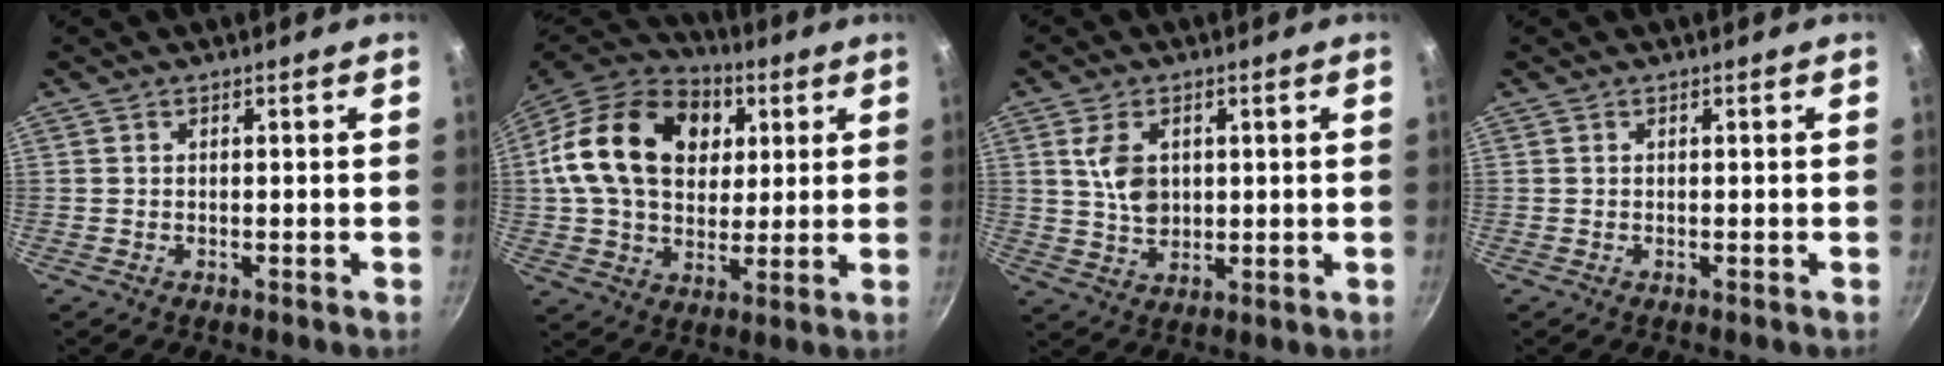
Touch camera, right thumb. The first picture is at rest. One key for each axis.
{"total": 24.1, "fx": 6.1, "fy": 17.3, "fz": 15.7, "tx": -0.253, "ty": 0.009, "tz": 0.097}
{"total": 7.1, "fx": 1.7, "fy": 4.7, "fz": 5.0, "tx": -0.080, "ty": -0.008, "tz": 0.036}
{"total": 0.0}